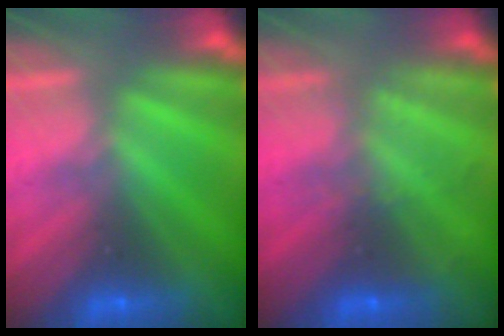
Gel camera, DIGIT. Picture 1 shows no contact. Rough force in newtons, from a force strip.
{"total": 1.8}